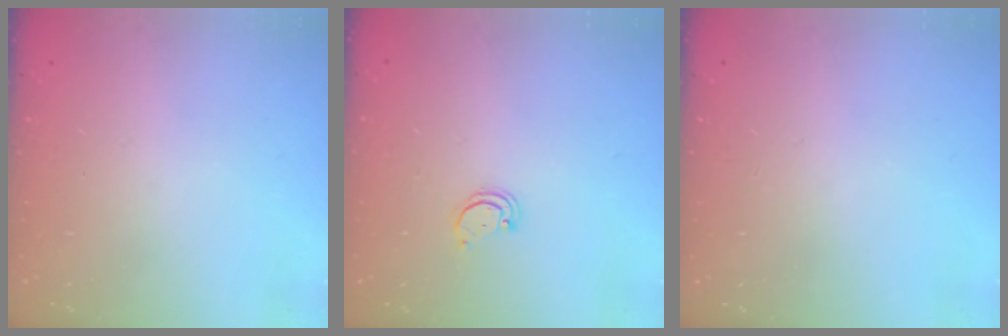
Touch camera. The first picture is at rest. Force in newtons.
{"total": 1.8, "press": 1.8, "slide": 0.2}
{"total": 0.0}